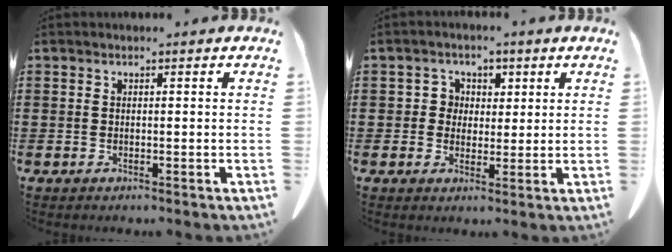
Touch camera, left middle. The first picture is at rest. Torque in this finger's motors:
{"motor_torque": [0.85, 1.08, 0.03, -0.01]}